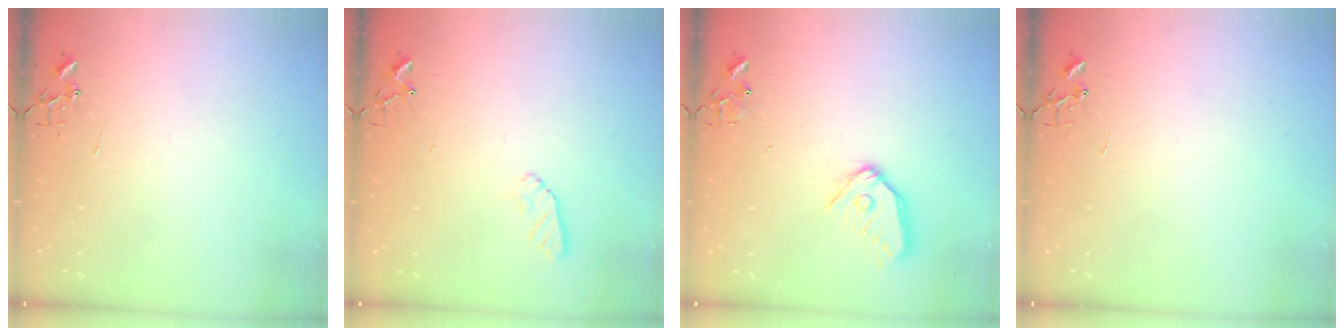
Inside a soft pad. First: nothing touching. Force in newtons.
{"total": 7.2, "press": 7.1, "slide": 0.8}
{"total": 12.5, "press": 12.4, "slide": 1.6}
{"total": 0.0}